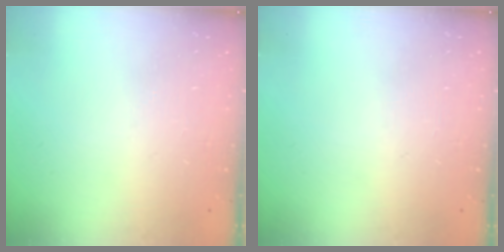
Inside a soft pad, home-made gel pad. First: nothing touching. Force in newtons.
{"total": 0.0}